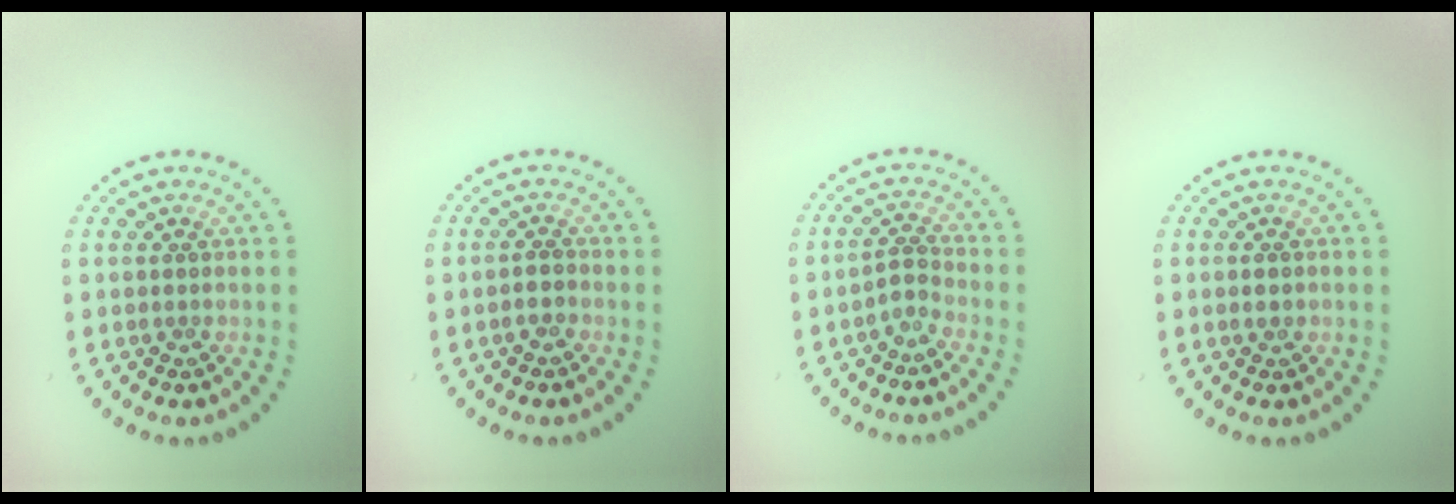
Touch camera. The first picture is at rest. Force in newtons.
{"total": 1.3, "press": 1.1, "slide": 0.7}
{"total": 1.4, "press": 0.9, "slide": 1.0}
{"total": 1.0, "press": 1.0, "slide": 0.1}